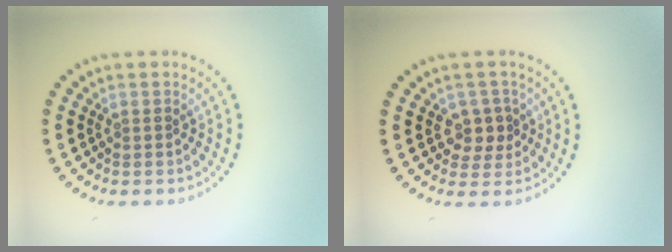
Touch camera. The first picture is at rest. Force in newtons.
{"total": 2.3, "press": 2.1, "slide": 0.8}